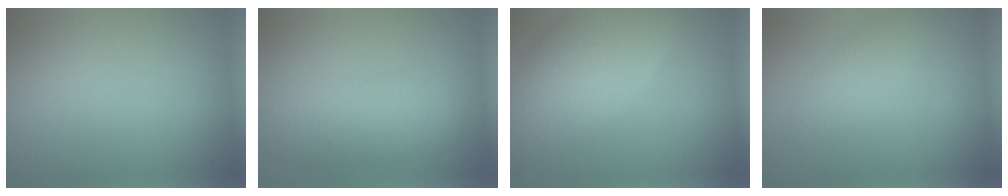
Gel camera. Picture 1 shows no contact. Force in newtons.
{"total": 4.3, "press": 4.3, "slide": 0.0}
{"total": 7.9, "press": 7.8, "slide": 0.8}
{"total": 2.2, "press": 2.2, "slide": 0.2}